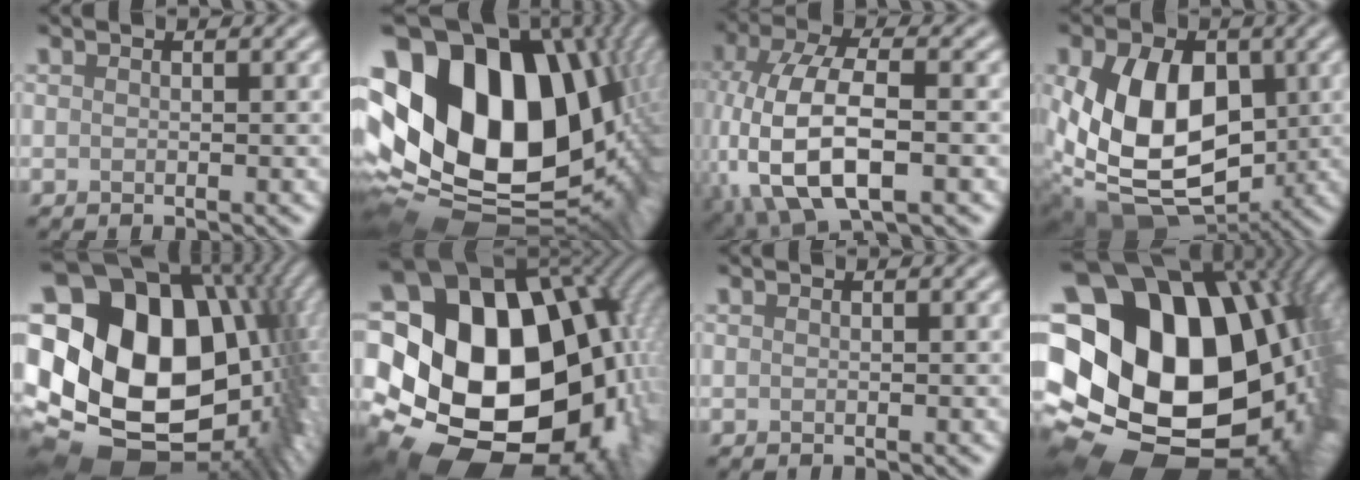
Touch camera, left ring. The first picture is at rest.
{"total": 21.7, "force": [4.0, 15.2, 15.0], "torque": [-0.286, -0.012, 0.108]}
{"total": 11.8, "force": [-3.1, 5.6, 10.0], "torque": [-0.218, -0.009, -0.056]}
{"total": 12.4, "force": [0.0, 8.3, 9.2], "torque": [-0.186, -0.021, 0.003]}
{"total": 20.9, "force": [1.1, 14.4, 15.0], "torque": [-0.242, -0.013, 0.061]}
{"total": 22.2, "force": [-0.7, 16.7, 14.7], "torque": [-0.265, -0.016, 0.000]}
{"total": 0.0}
{"total": 23.0, "force": [-0.2, 16.8, 15.6], "torque": [-0.264, -0.035, -0.010]}